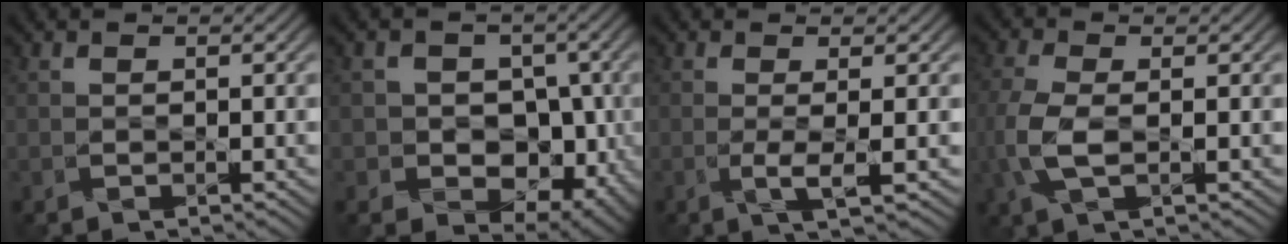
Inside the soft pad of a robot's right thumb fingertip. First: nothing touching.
{"total": 10.8, "force": [-1.3, 9.6, 4.7], "torque": [-0.106, 0.004, -0.041]}
{"total": 2.5, "force": [-0.7, -0.3, 2.4], "torque": [-0.056, -0.004, -0.013]}
{"total": 4.7, "force": [-0.8, 2.0, 4.2], "torque": [-0.120, -0.001, -0.015]}